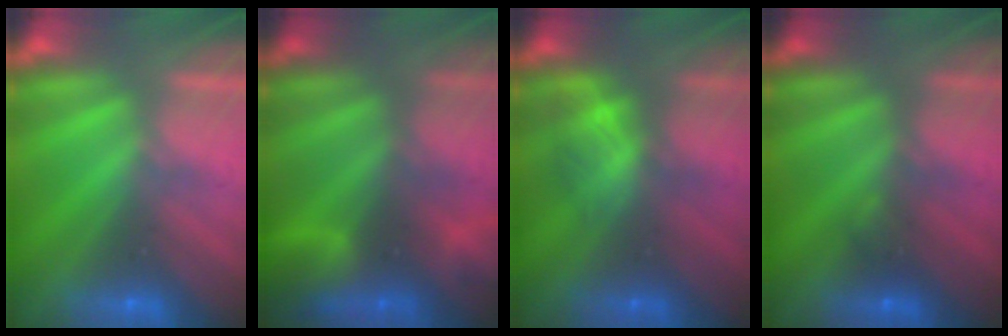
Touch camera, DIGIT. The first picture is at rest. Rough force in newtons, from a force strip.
{"total": 8.3}
{"total": 2.3}
{"total": 1.8}